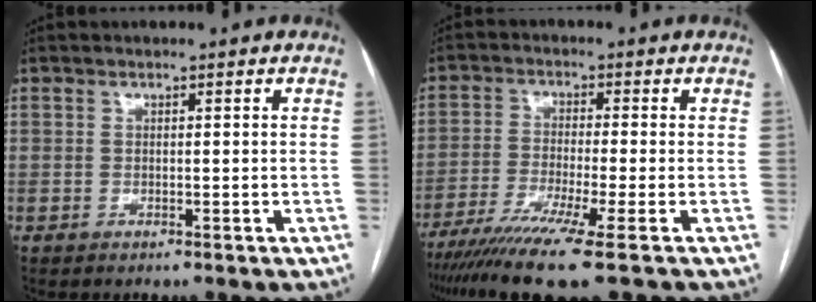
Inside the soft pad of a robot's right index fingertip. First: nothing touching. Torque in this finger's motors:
{"motor_torque": [1.40, -0.74, 0.45, 0.17]}